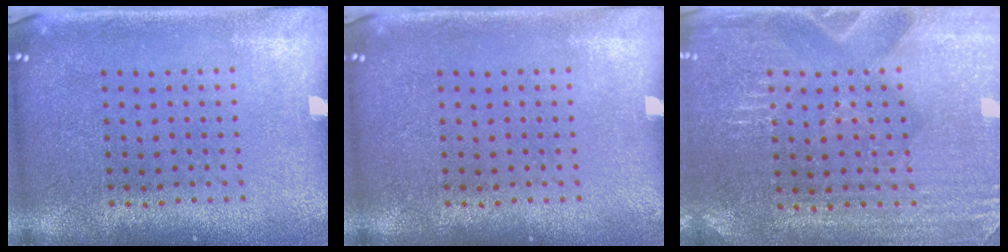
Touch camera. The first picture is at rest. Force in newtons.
{"total": 0.0}
{"total": 3.1, "press": 3.1, "slide": 0.4}